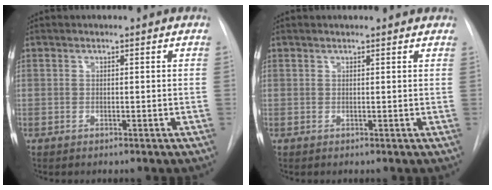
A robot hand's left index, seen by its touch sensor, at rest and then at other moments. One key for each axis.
{"total": 3.4, "fx": 3.0, "fy": 0.9, "fz": 1.3, "tx": -0.016, "ty": 0.019, "tz": 0.031}